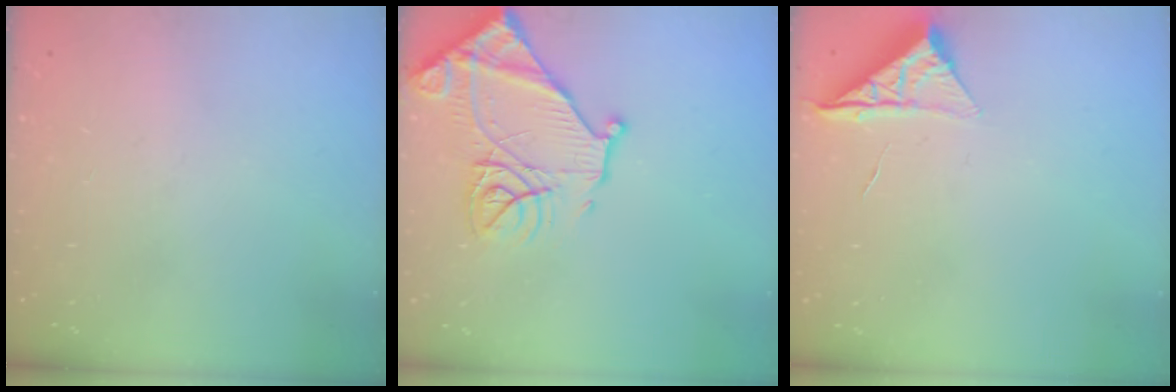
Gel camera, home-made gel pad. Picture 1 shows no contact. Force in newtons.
{"total": 17.7, "press": 17.7, "slide": 1.5}
{"total": 6.5, "press": 6.5, "slide": 0.3}